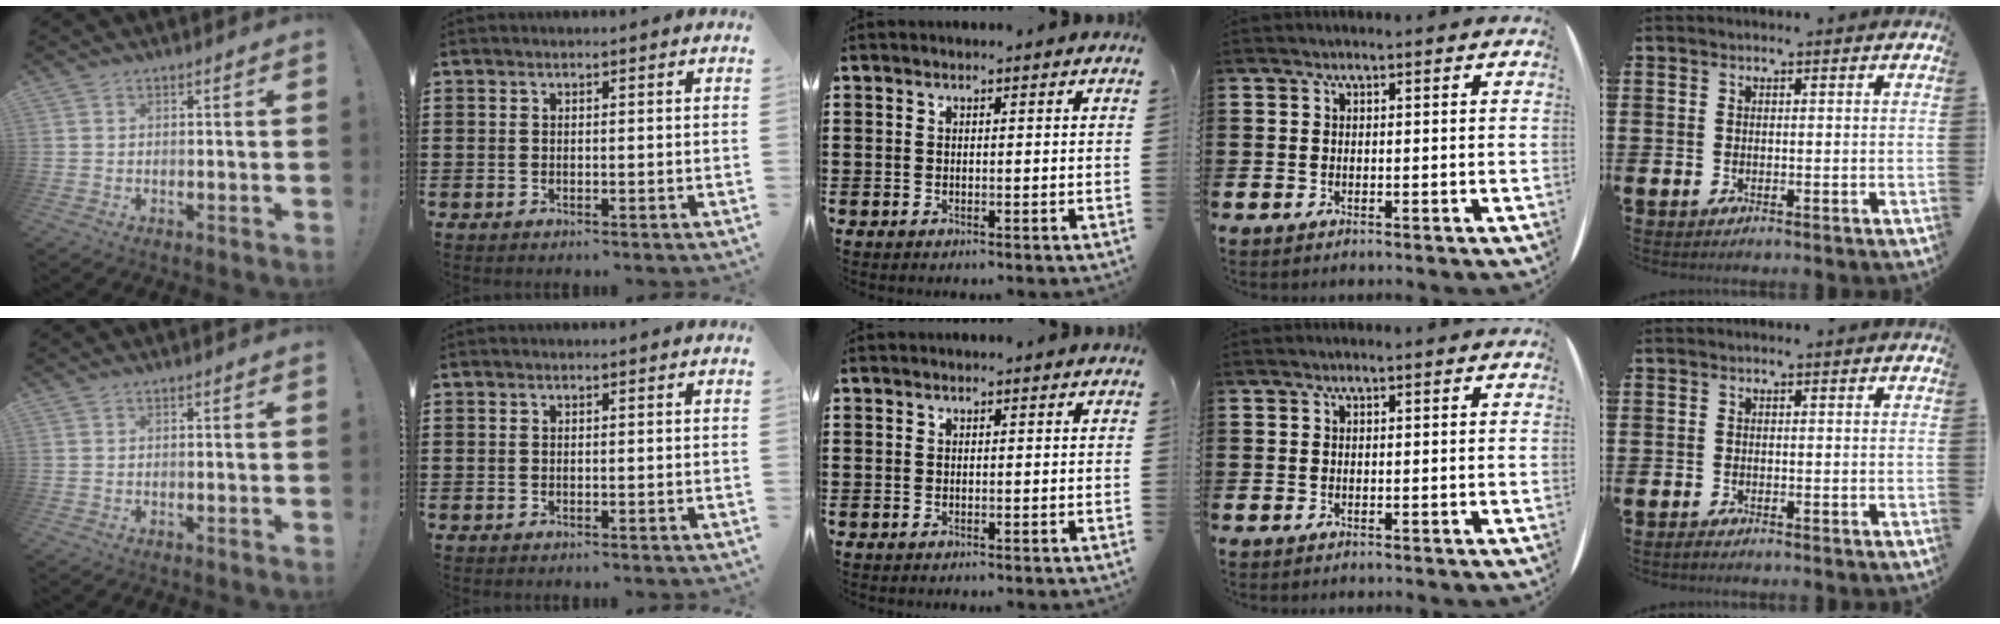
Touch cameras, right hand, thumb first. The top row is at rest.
{"little": {"total": 0.5, "force": [-0.4, 0.1, 0.3], "torque": [-0.007, -0.002, -0.008]}}